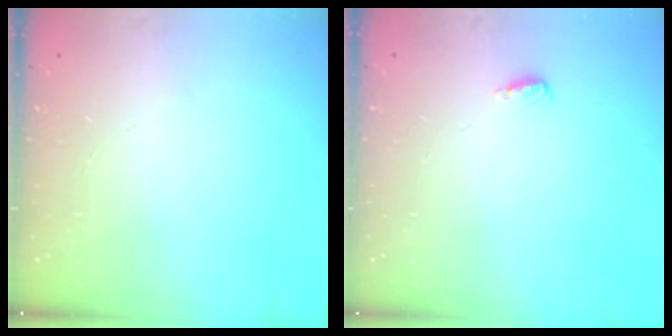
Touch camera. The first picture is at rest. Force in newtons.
{"total": 4.4, "press": 4.1, "slide": 1.5}